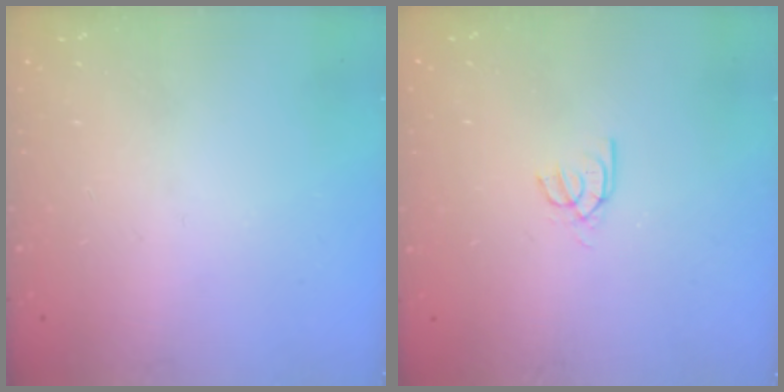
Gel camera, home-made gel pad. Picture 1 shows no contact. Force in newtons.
{"total": 2.9, "press": 2.9, "slide": 0.3}